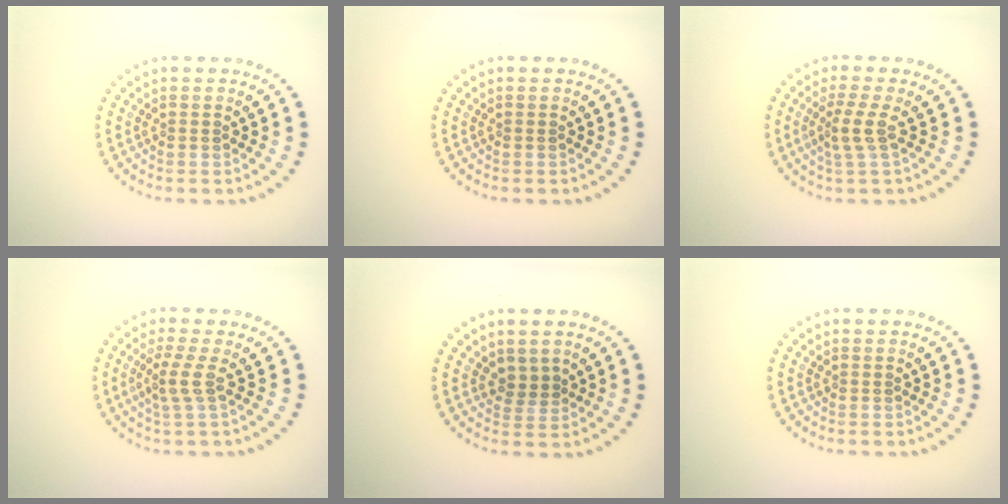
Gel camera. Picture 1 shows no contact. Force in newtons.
{"total": 0.0}
{"total": 2.2, "press": 1.6, "slide": 1.5}
{"total": 2.0, "press": 1.3, "slide": 1.6}
{"total": 1.6, "press": 1.3, "slide": 0.9}
{"total": 0.0}